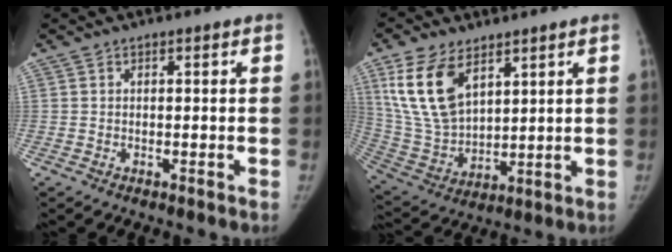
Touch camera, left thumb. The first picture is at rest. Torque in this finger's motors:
{"motor_torque": [0.67, 0.33, 1.67, -1.10, 0.42]}